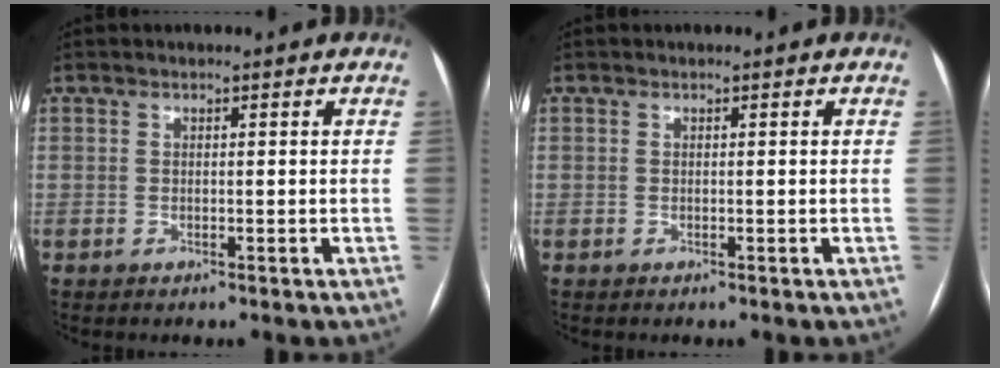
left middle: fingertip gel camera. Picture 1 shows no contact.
{"total": 0.0}